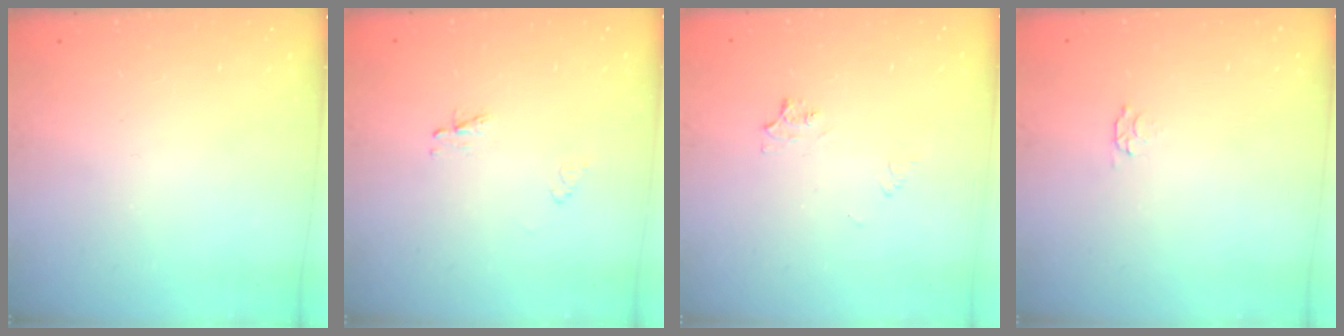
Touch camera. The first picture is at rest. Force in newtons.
{"total": 2.3, "press": 2.3, "slide": 0.3}
{"total": 4.3, "press": 4.2, "slide": 0.5}
{"total": 2.8, "press": 2.7, "slide": 0.5}